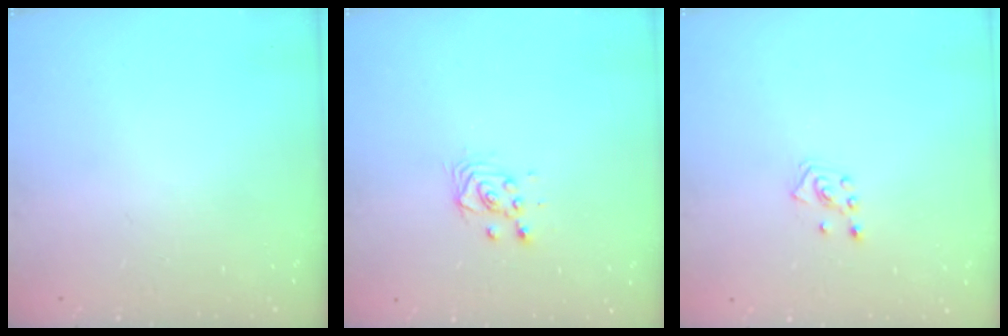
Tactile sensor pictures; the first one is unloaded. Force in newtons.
{"total": 3.3, "press": 3.3, "slide": 0.4}
{"total": 2.8, "press": 2.7, "slide": 0.7}